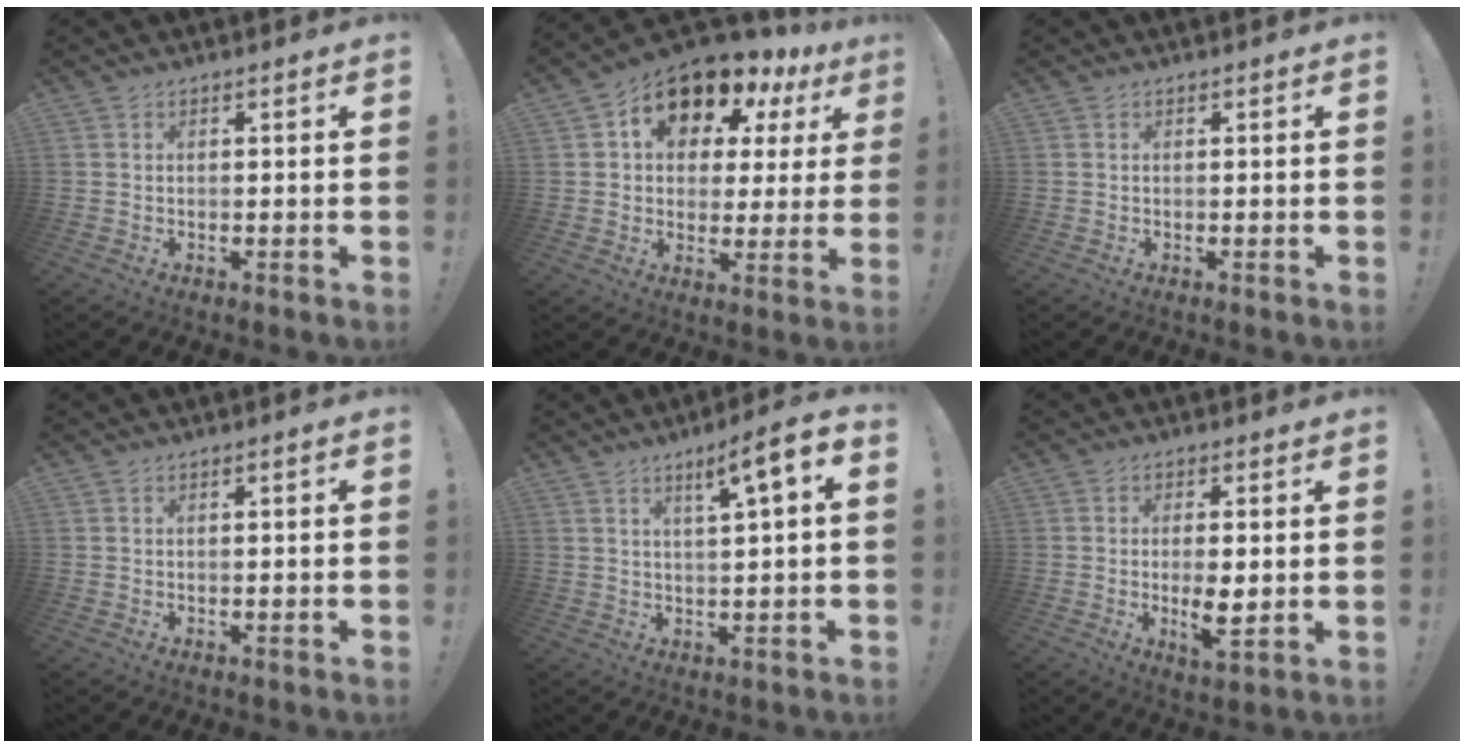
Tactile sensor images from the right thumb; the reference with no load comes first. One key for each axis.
{"total": 12.5, "fx": 7.3, "fy": 7.8, "fz": 6.4, "tx": -0.106, "ty": -0.050, "tz": 0.129}
{"total": 0.0}
{"total": 0.7, "fx": -0.1, "fy": 0.1, "fz": 0.7, "tx": -0.011, "ty": 0.001, "tz": -0.002}
{"total": 7.9, "fx": 3.2, "fy": 0.6, "fz": 7.2, "tx": -0.098, "ty": -0.018, "tz": 0.044}
{"total": 6.8, "fx": -0.7, "fy": 2.0, "fz": 6.4, "tx": -0.112, "ty": -0.007, "tz": -0.011}